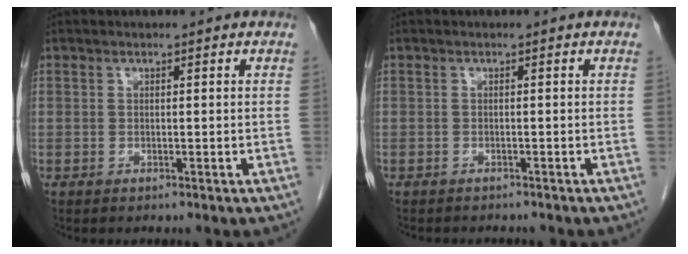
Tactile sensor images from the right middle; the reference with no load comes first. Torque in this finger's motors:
{"motor_torque": [0.04, -0.03, 0.01, 0.00]}